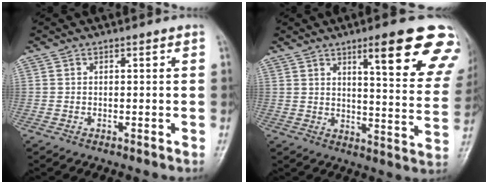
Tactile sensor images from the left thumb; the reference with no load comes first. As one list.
[{"total": 19.3, "force": [11.4, 4.0, 15.1], "torque": [-0.159, -0.047, 0.142]}]